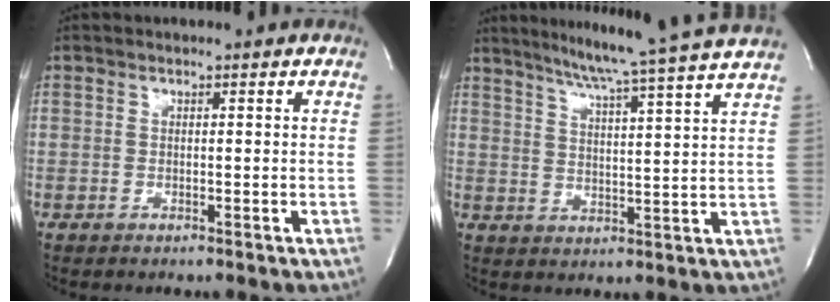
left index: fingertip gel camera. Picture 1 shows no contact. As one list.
[{"total": 16.4, "force": [14.2, -2.4, 7.9], "torque": [-0.133, -0.028, 0.183]}]